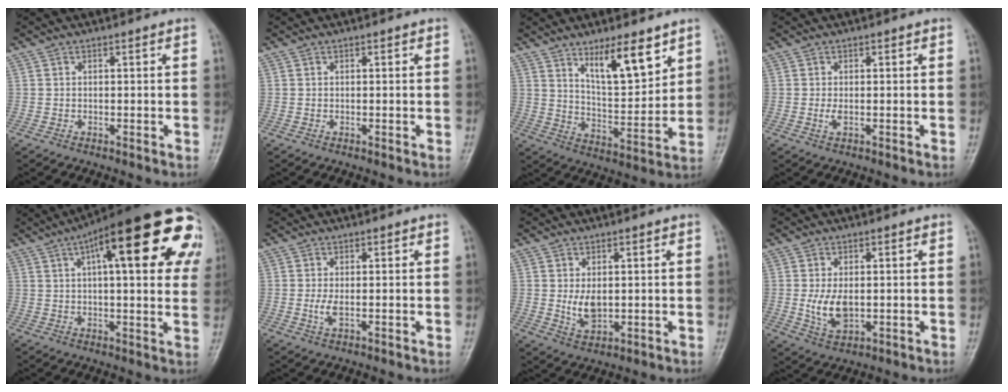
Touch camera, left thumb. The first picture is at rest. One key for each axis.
{"total": 0.0}
{"total": 11.6, "fx": 7.2, "fy": 3.4, "fz": 8.4, "tx": -0.118, "ty": -0.053, "tz": 0.130}
{"total": 1.7, "fx": -0.1, "fy": 0.8, "fz": 1.5, "tx": -0.032, "ty": -0.002, "tz": -0.003}
{"total": 27.7, "fx": 10.3, "fy": 8.5, "fz": 24.2, "tx": -0.278, "ty": 0.031, "tz": 0.138}
{"total": 2.5, "fx": -0.1, "fy": 1.0, "fz": 2.3, "tx": -0.050, "ty": -0.002, "tz": -0.002}
{"total": 4.8, "fx": 0.3, "fy": 3.1, "fz": 3.7, "tx": -0.056, "ty": -0.012, "tz": 0.013}
{"total": 6.2, "fx": -0.2, "fy": 3.7, "fz": 5.0, "tx": -0.091, "ty": -0.011, "tz": 0.002}